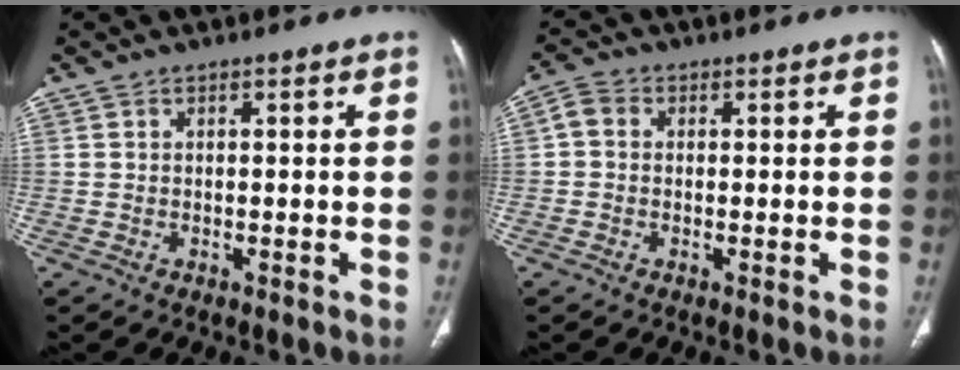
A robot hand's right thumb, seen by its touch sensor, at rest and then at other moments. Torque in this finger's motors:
{"motor_torque": [0.29, 0.28, 0.36, -0.12, 0.01]}